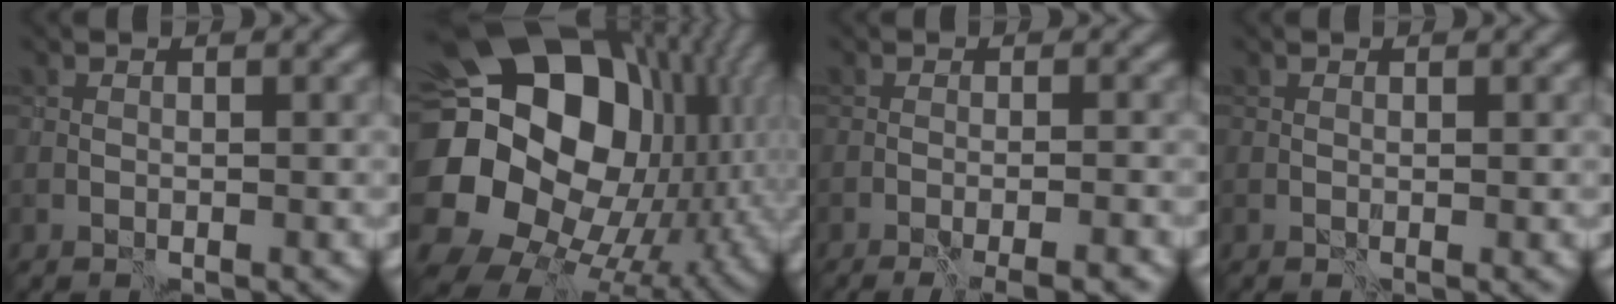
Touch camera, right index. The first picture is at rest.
{"total": 20.4, "force": [2.4, 15.9, 12.6], "torque": [-0.252, -0.023, 0.053]}
{"total": 4.5, "force": [-3.4, 0.5, 2.9], "torque": [-0.024, -0.001, -0.035]}
{"total": 1.0, "force": [0.0, -0.8, -0.6], "torque": [0.012, 0.000, 0.000]}